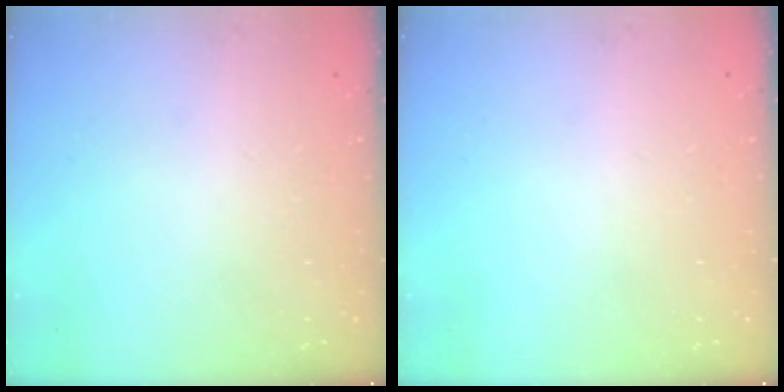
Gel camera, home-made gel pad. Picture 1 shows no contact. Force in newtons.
{"total": 0.0}